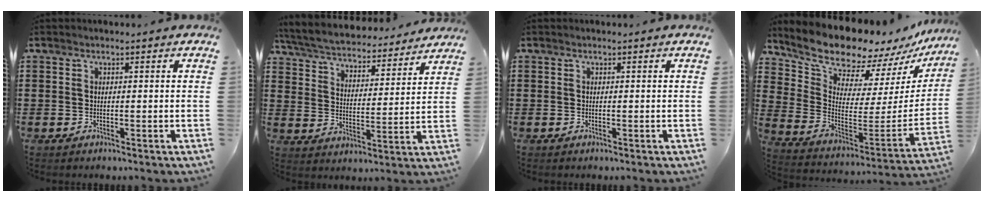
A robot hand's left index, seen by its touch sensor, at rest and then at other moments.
{"total": 4.9, "force": [4.8, 0.3, 1.1], "torque": [-0.047, -0.033, 0.078]}
{"total": 0.0}
{"total": 10.8, "force": [10.2, 2.3, 2.5], "torque": [-0.093, -0.085, 0.179]}